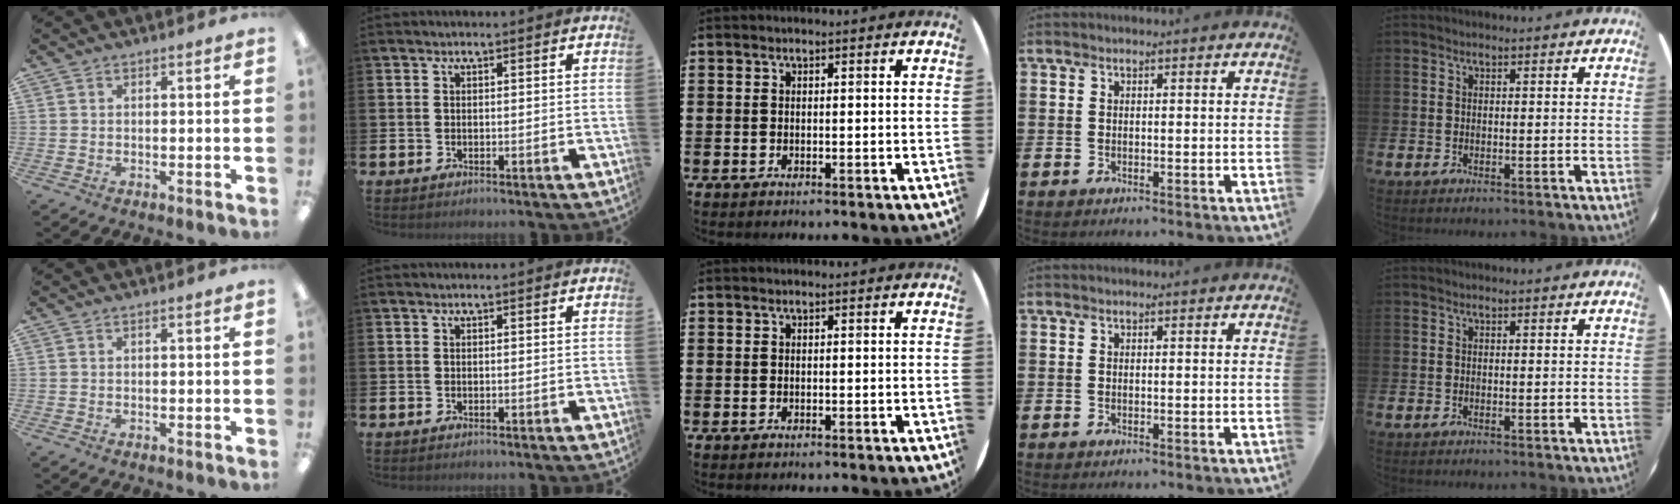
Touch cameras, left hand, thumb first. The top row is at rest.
{}